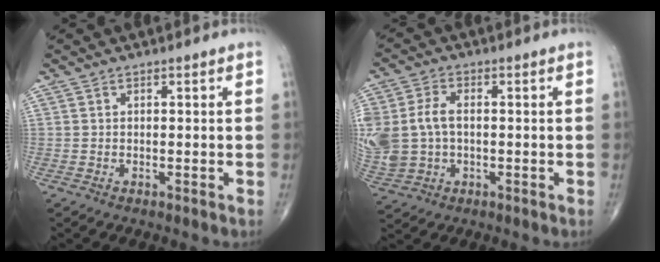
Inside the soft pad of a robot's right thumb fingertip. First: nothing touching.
{"total": 13.5, "force": [0.0, 9.7, 9.4], "torque": [-0.246, 0.011, 0.015]}